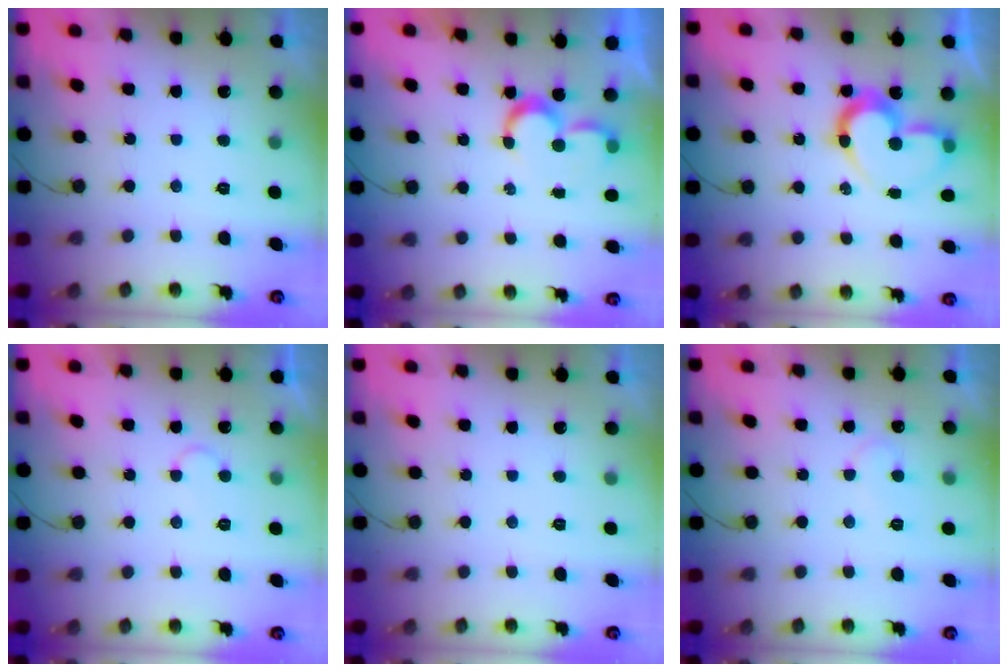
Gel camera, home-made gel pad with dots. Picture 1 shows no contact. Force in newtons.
{"total": 6.5, "press": 6.5, "slide": 0.5}
{"total": 13.1, "press": 13.0, "slide": 2.1}
{"total": 4.7, "press": 4.7, "slide": 0.4}
{"total": 0.0}
{"total": 7.3, "press": 7.3, "slide": 0.4}